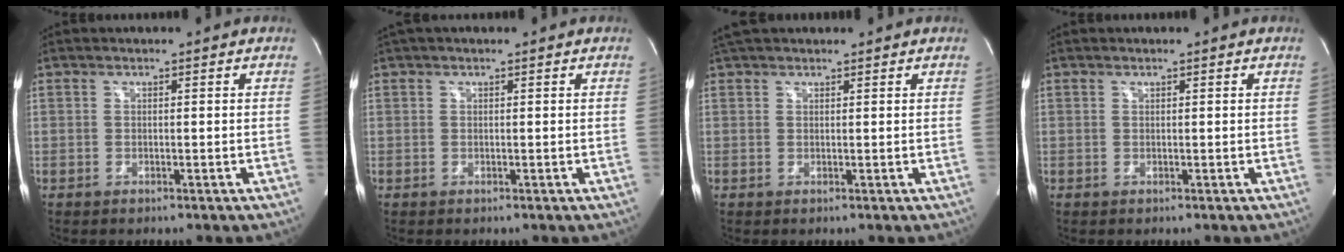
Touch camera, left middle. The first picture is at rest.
{"total": 2.3, "force": [1.8, 0.4, 1.3], "torque": [-0.024, 0.035, 0.031]}
{"total": 4.6, "force": [4.0, 1.3, 1.8], "torque": [-0.030, 0.041, 0.070]}
{"total": 0.0}